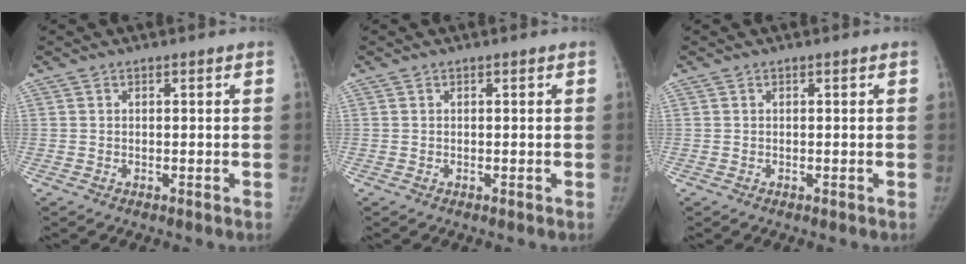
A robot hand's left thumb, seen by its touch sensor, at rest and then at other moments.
{"total": 0.0}
{"total": 0.0}